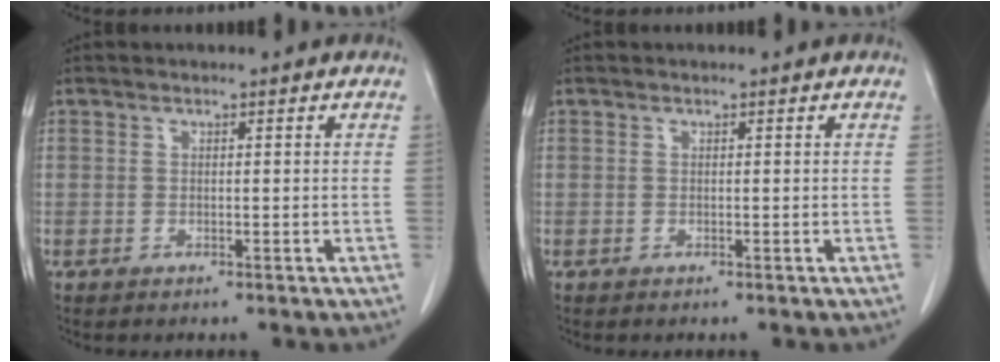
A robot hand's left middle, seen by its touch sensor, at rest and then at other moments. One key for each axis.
{"total": 0.0}